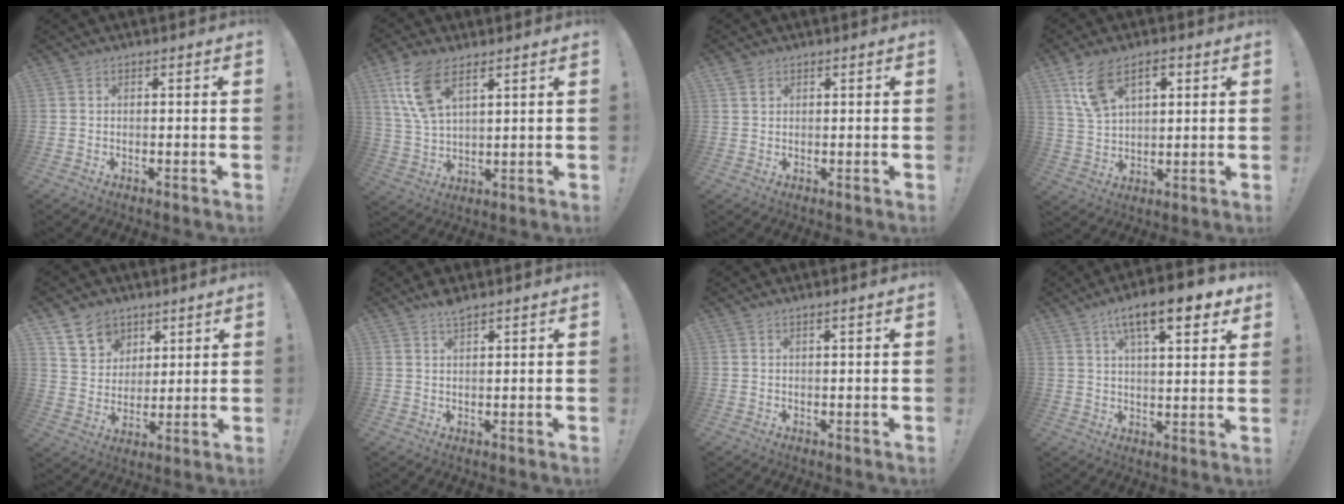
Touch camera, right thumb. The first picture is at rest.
{"total": 11.6, "force": [6.5, 5.4, 8.0], "torque": [-0.156, -0.012, 0.123]}
{"total": 1.9, "force": [1.3, 1.2, 0.7], "torque": [-0.002, -0.006, 0.022]}
{"total": 10.9, "force": [5.7, 6.2, 7.0], "torque": [-0.114, -0.009, 0.107]}
{"total": 10.7, "force": [6.7, 7.9, 2.6], "torque": [-0.036, -0.046, 0.134]}
{"total": 3.3, "force": [2.7, 0.7, 1.7], "torque": [-0.027, -0.017, 0.045]}
{"total": 1.3, "force": [0.7, -0.2, 1.1], "torque": [-0.012, -0.003, 0.010]}
{"total": 13.5, "force": [7.4, 3.7, 10.6], "torque": [-0.163, -0.029, 0.117]}